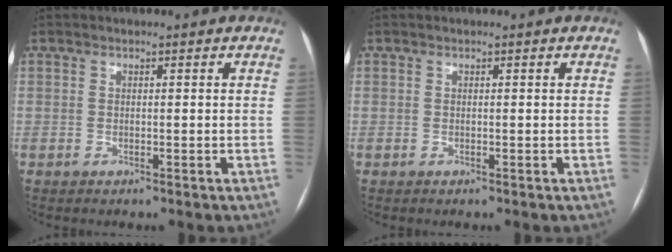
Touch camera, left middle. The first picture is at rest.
{"total": 0.0}